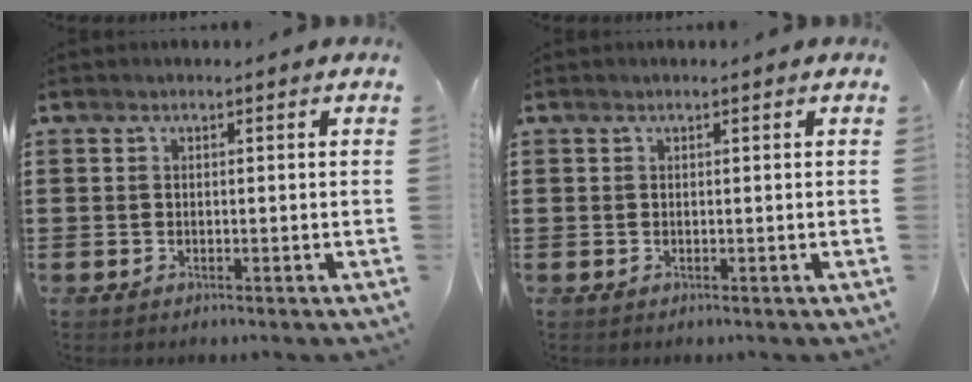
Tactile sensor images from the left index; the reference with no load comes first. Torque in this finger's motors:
{"motor_torque": [0.00, 0.00, 0.00, 0.00]}